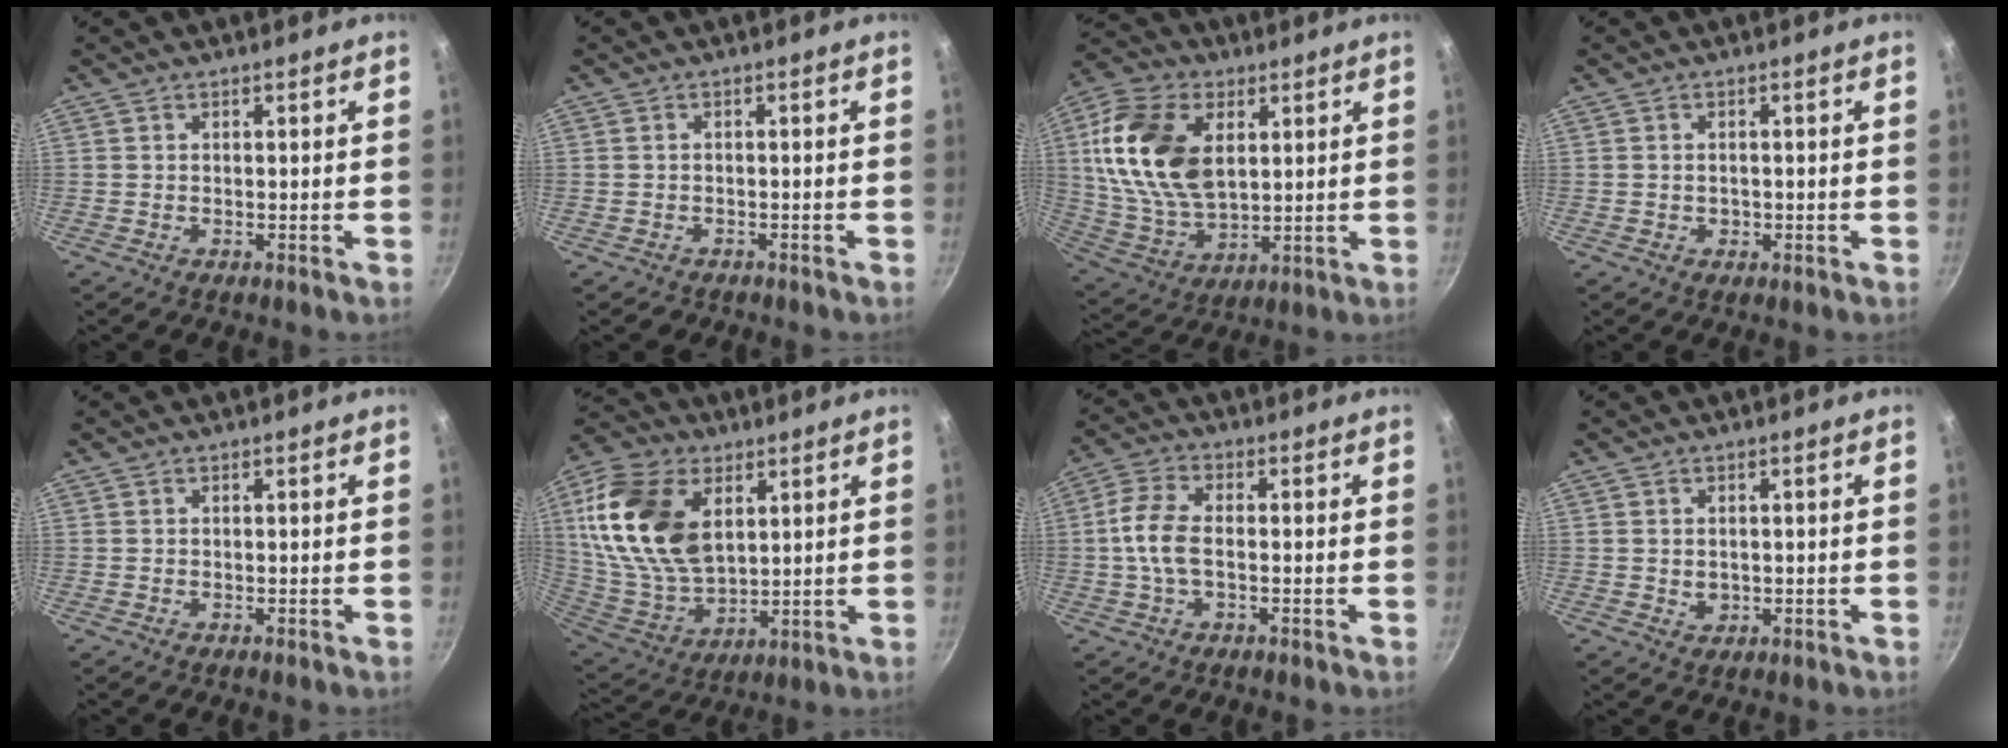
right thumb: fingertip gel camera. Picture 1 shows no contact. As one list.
[{"total": 1.4, "force": [-0.9, 1.1, 0.3], "torque": [0.002, 0.018, -0.006]}, {"total": 19.4, "force": [4.5, 12.2, 14.4], "torque": [-0.260, -0.006, 0.092]}, {"total": 1.4, "force": [-0.3, 1.1, 0.7], "torque": [-0.008, 0.002, -0.004]}, {"total": 0.0}, {"total": 21.4, "force": [6.4, 13.4, 15.4], "torque": [-0.282, -0.019, 0.131]}, {"total": 7.6, "force": [-0.6, 4.1, 6.3], "torque": [-0.131, 0.019, -0.021]}, {"total": 2.3, "force": [0.1, 1.9, 1.3], "torque": [-0.018, -0.003, 0.005]}]